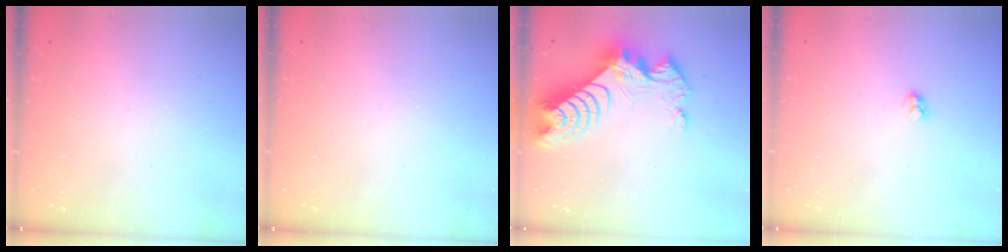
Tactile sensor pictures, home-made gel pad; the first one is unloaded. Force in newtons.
{"total": 0.0}
{"total": 14.7, "press": 14.6, "slide": 1.2}
{"total": 2.9, "press": 2.9, "slide": 0.3}